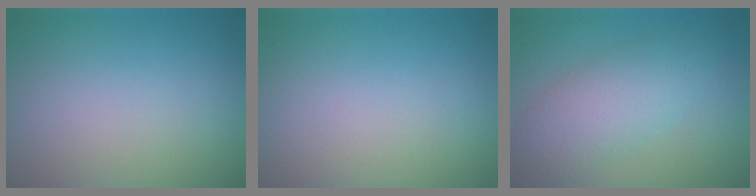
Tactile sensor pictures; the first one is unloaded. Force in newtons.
{"total": 0.0}
{"total": 4.8, "press": 4.8, "slide": 0.3}